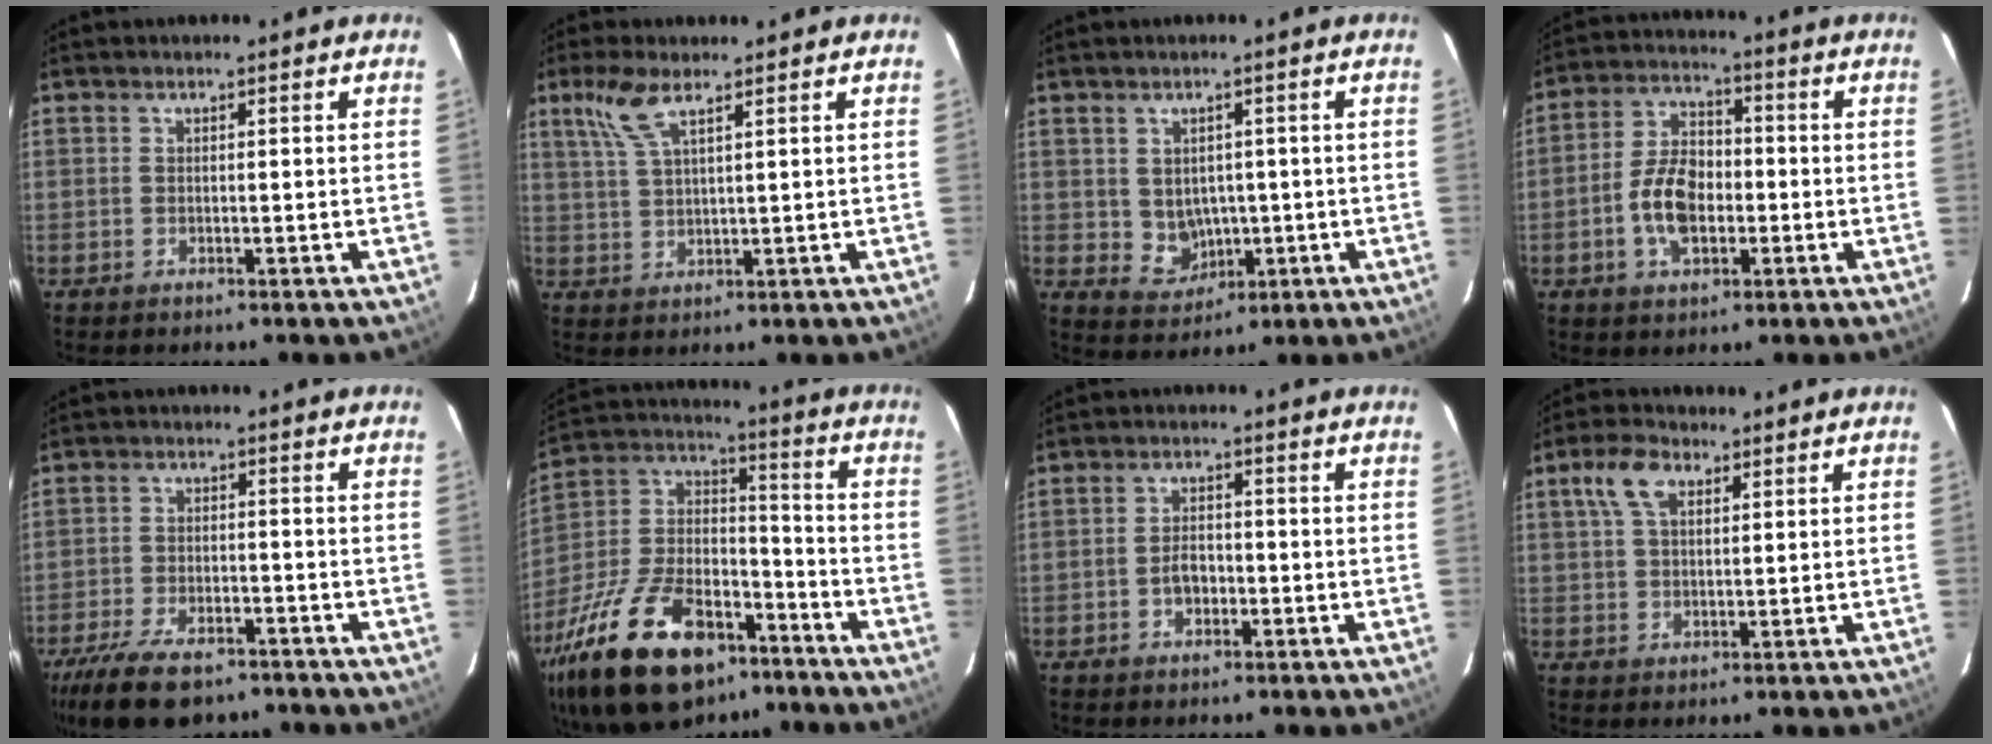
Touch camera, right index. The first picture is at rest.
{"total": 5.9, "force": [3.6, 1.5, 4.4], "torque": [-0.099, 0.009, 0.077]}
{"total": 5.2, "force": [-0.1, 4.8, 2.0], "torque": [-0.044, 0.006, 0.018]}
{"total": 9.9, "force": [-2.5, 6.0, 7.5], "torque": [-0.149, 0.016, -0.040]}
{"total": 14.4, "force": [-10.4, 6.2, 7.9], "torque": [-0.183, -0.026, -0.176]}
{"total": 30.2, "force": [-18.4, 15.3, 18.4], "torque": [-0.383, -0.002, -0.298]}
{"total": 3.6, "force": [-1.4, 2.3, 2.4], "torque": [-0.044, 0.006, -0.021]}
{"total": 6.2, "force": [2.8, 3.5, 4.3], "torque": [-0.087, 0.020, 0.053]}